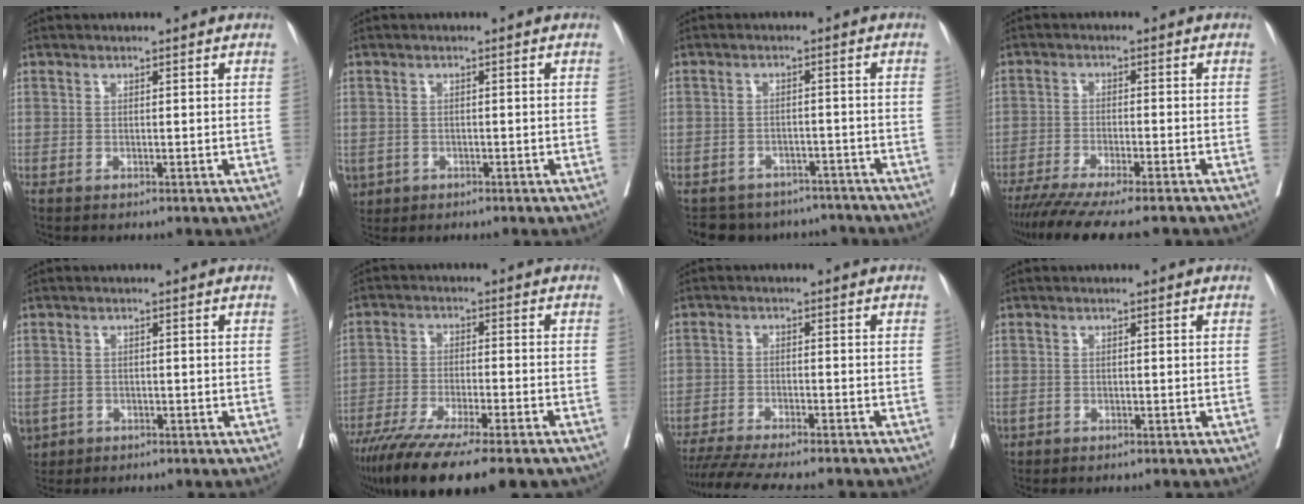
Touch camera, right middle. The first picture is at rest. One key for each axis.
{"total": 4.0, "fx": -1.9, "fy": 3.3, "fz": 1.3, "tx": -0.031, "ty": -0.002, "tz": -0.029}
{"total": 9.6, "fx": -8.6, "fy": 4.2, "fz": 0.9, "tx": -0.007, "ty": 0.017, "tz": -0.103}
{"total": 13.7, "fx": -11.6, "fy": 0.5, "fz": 7.2, "tx": -0.101, "ty": -0.035, "tz": -0.177}
{"total": 4.9, "fx": -2.2, "fy": 4.1, "fz": 1.6, "tx": -0.043, "ty": -0.003, "tz": -0.032}
{"total": 17.3, "fx": -13.4, "fy": 1.6, "fz": 10.9, "tx": -0.163, "ty": -0.043, "tz": -0.212}
{"total": 13.9, "fx": -12.3, "fy": 1.3, "fz": 6.4, "tx": -0.098, "ty": -0.023, "tz": -0.179}
{"total": 0.6, "fx": 0.0, "fy": 0.4, "fz": 0.4, "tx": -0.011, "ty": 0.003, "tz": 0.003}